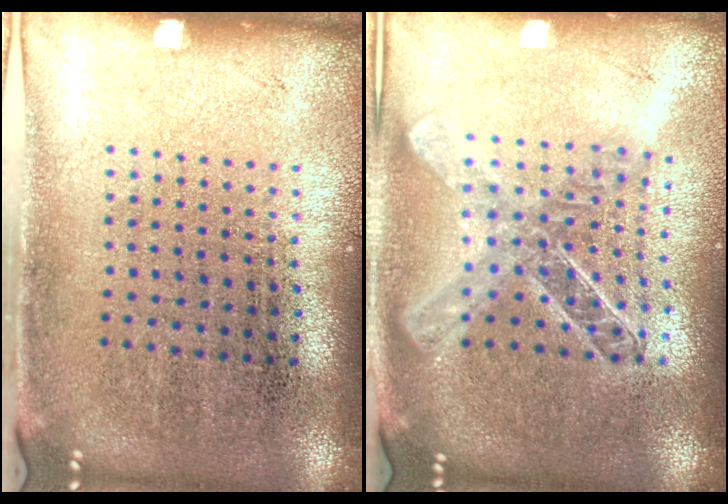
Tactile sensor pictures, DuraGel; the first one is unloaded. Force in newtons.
{"total": 1.9, "press": 1.6, "slide": 1.0}